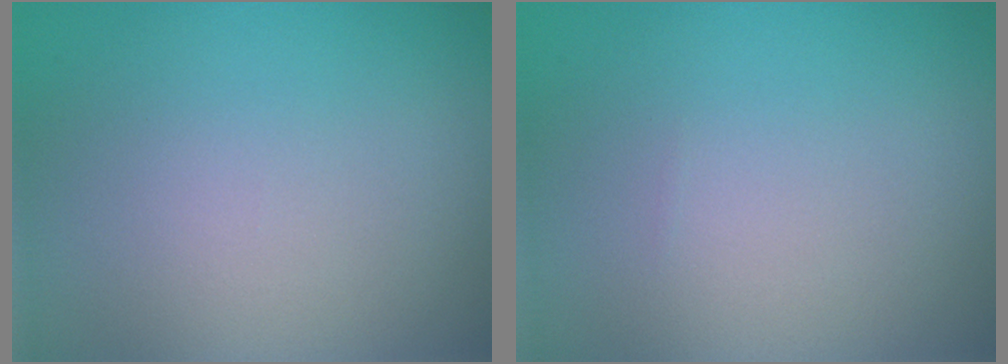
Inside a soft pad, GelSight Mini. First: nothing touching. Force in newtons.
{"total": 0.0}